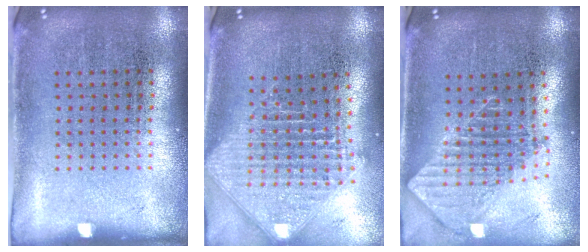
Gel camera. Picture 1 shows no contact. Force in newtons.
{"total": 2.5, "press": 1.9, "slide": 1.6}
{"total": 1.9, "press": 1.5, "slide": 1.2}